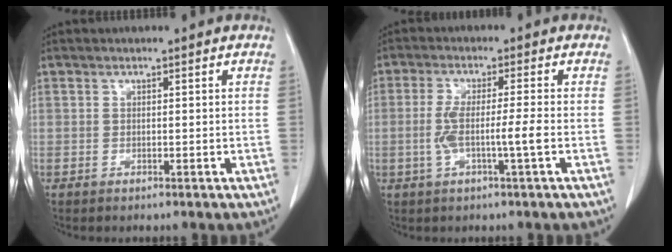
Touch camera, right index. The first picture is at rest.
{"total": 5.5, "force": [-1.3, -0.4, 5.4], "torque": [-0.113, 0.001, -0.023]}